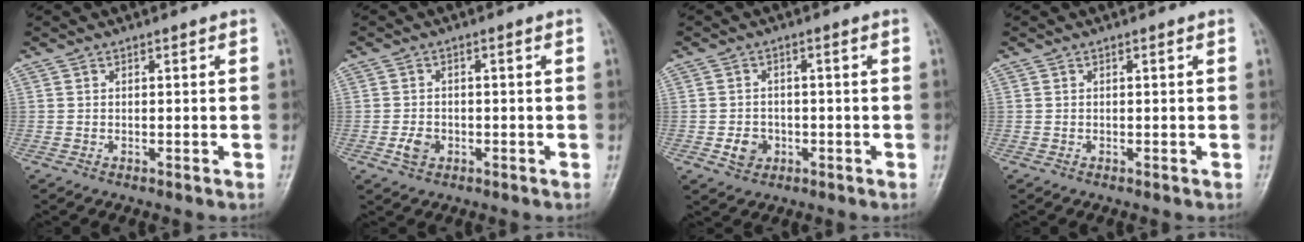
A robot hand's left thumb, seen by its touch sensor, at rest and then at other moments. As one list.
[{"total": 2.8, "force": [-1.0, 2.1, 1.5], "torque": [-0.023, 0.005, -0.018]}, {"total": 3.7, "force": [-1.2, 3.1, 1.6], "torque": [-0.015, 0.006, -0.018]}, {"total": 0.0}]